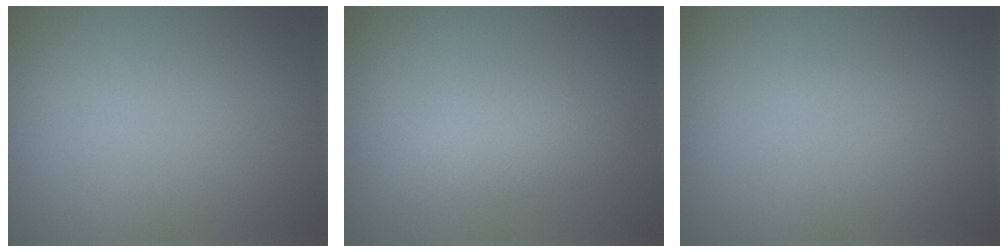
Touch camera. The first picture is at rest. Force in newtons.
{"total": 2.2, "press": 2.2, "slide": 0.1}
{"total": 0.0}